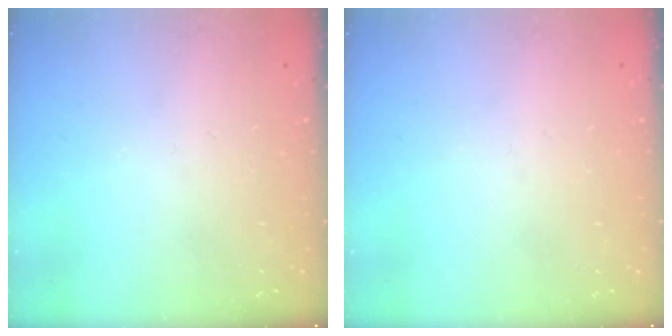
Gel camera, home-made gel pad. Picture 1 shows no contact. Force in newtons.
{"total": 0.0}